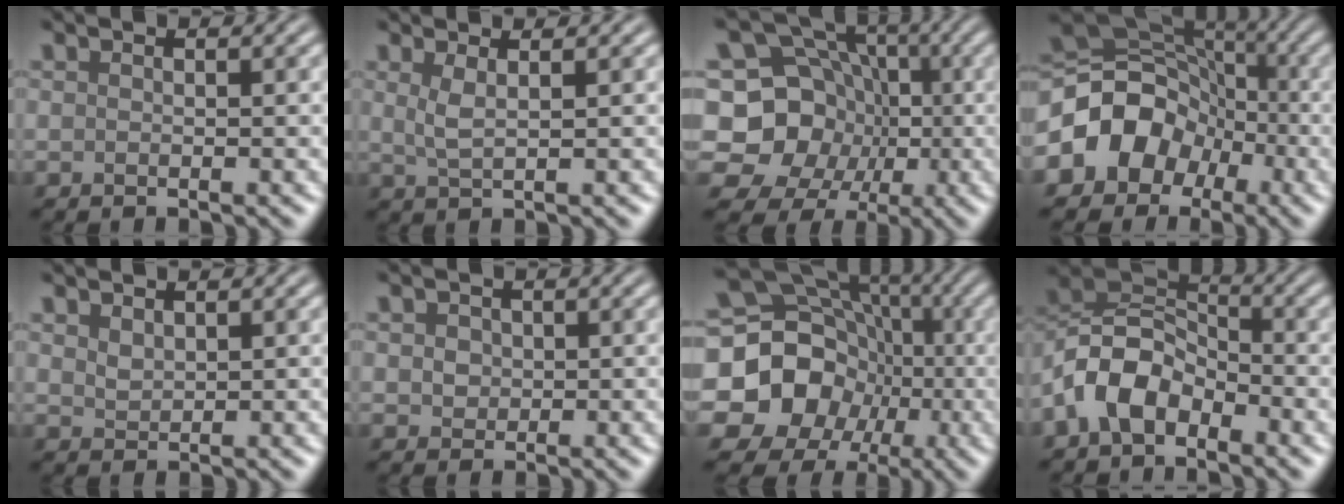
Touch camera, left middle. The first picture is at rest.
{"total": 1.5, "force": [0.7, 0.2, 1.3], "torque": [-0.035, 0.000, 0.017]}
{"total": 14.3, "force": [-0.8, 13.0, 5.7], "torque": [-0.112, 0.038, -0.041]}
{"total": 9.7, "force": [-2.9, 8.1, 4.6], "torque": [-0.094, 0.006, -0.078]}
{"total": 1.1, "force": [0.8, 0.6, 0.4], "torque": [-0.010, 0.001, 0.019]}
{"total": 1.9, "force": [0.6, 1.6, 0.8], "torque": [-0.006, 0.016, -0.001]}
{"total": 20.4, "force": [-3.1, 18.7, 7.7], "torque": [-0.172, -0.008, -0.092]}
{"total": 6.9, "force": [-3.3, 4.3, 4.3], "torque": [-0.091, 0.011, -0.078]}